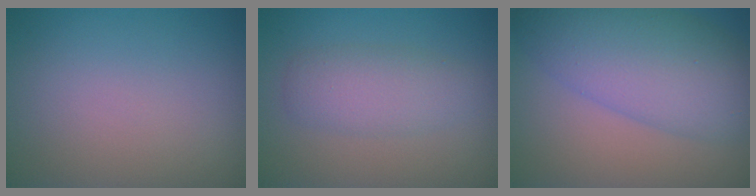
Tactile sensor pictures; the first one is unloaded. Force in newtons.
{"total": 2.3, "press": 2.3, "slide": 0.2}
{"total": 6.6, "press": 6.6, "slide": 0.2}